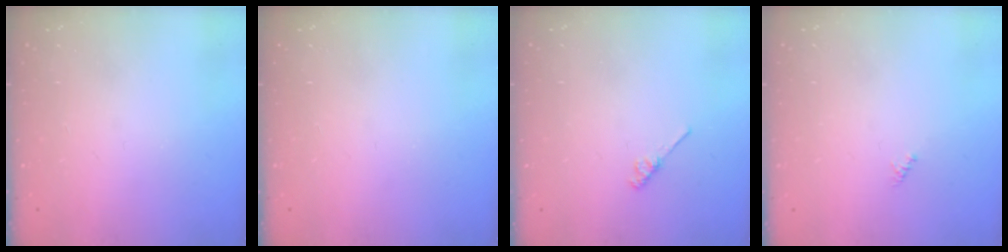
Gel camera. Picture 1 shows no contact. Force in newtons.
{"total": 0.0}
{"total": 2.7, "press": 2.7, "slide": 0.4}
{"total": 0.0}